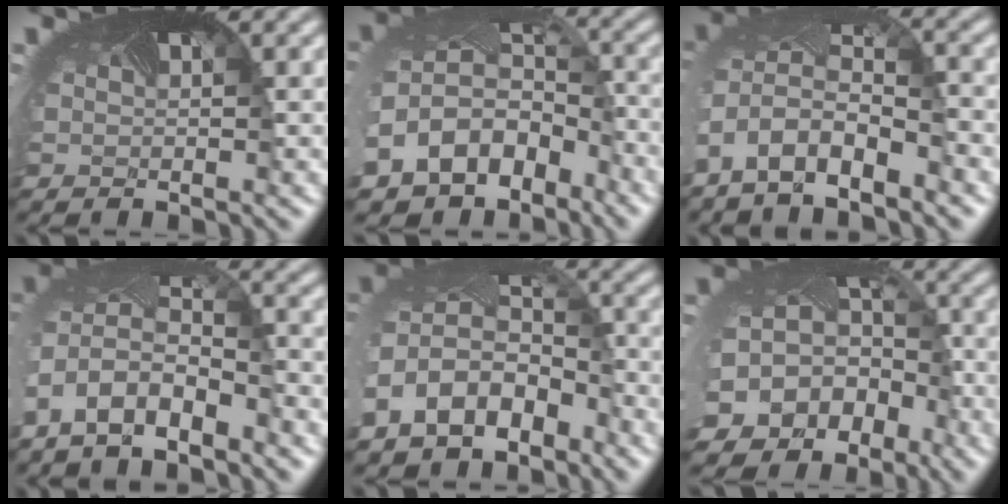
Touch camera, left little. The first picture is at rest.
{"total": 11.5, "force": [-5.9, 8.6, 4.8], "torque": [-0.139, -0.040, -0.088]}
{"total": 6.2, "force": [-3.9, 2.6, 4.0], "torque": [-0.098, -0.014, -0.073]}
{"total": 5.9, "force": [-3.4, 2.9, 3.8], "torque": [-0.096, -0.013, -0.065]}
{"total": 9.2, "force": [-4.2, 6.7, 4.7], "torque": [-0.125, -0.029, -0.070]}
{"total": 16.1, "force": [-7.8, 12.9, 5.6], "torque": [-0.152, -0.063, -0.099]}